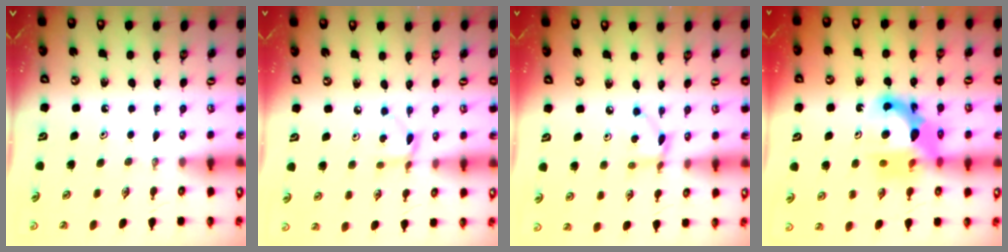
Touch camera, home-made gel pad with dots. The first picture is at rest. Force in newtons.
{"total": 3.5, "press": 3.5, "slide": 0.4}
{"total": 4.4, "press": 4.3, "slide": 0.5}
{"total": 12.9, "press": 12.9, "slide": 1.1}